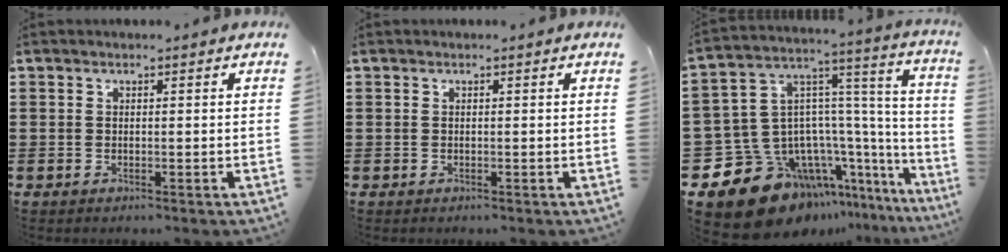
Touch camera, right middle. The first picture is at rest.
{"total": 0.0}
{"total": 17.3, "force": [-12.0, 9.8, 7.6], "torque": [-0.176, -0.013, -0.182]}